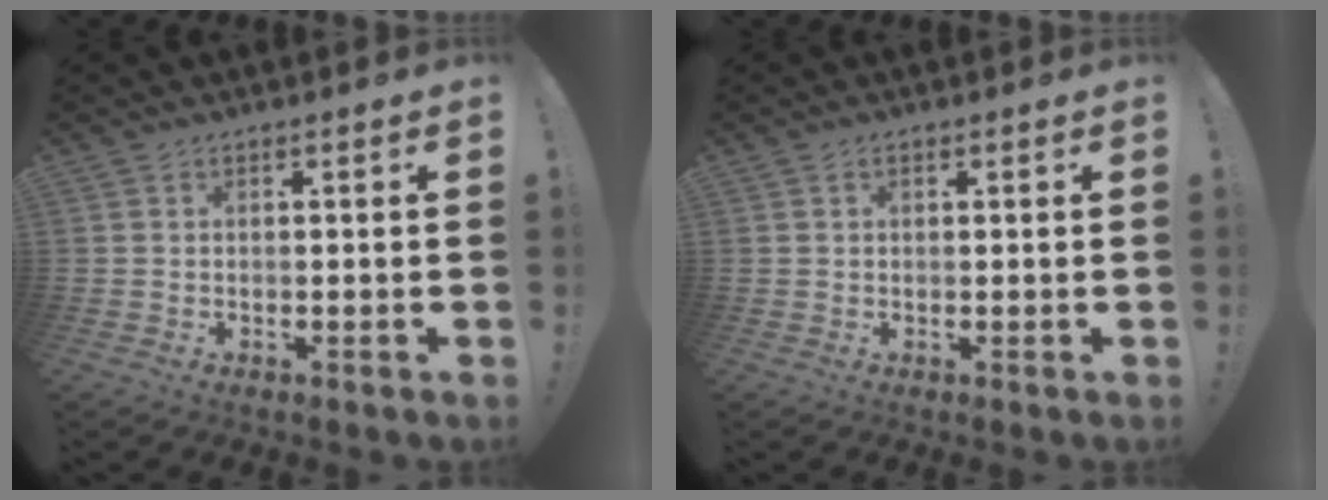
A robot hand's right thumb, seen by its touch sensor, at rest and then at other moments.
{"total": 0.8, "force": [0.4, 0.6, 0.3], "torque": [-0.011, 0.005, 0.008]}